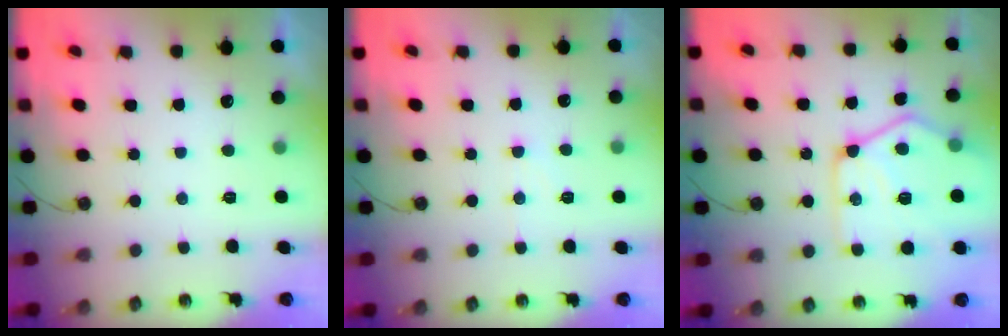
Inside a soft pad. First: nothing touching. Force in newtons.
{"total": 5.5, "press": 5.4, "slide": 0.7}
{"total": 17.3, "press": 17.2, "slide": 1.5}